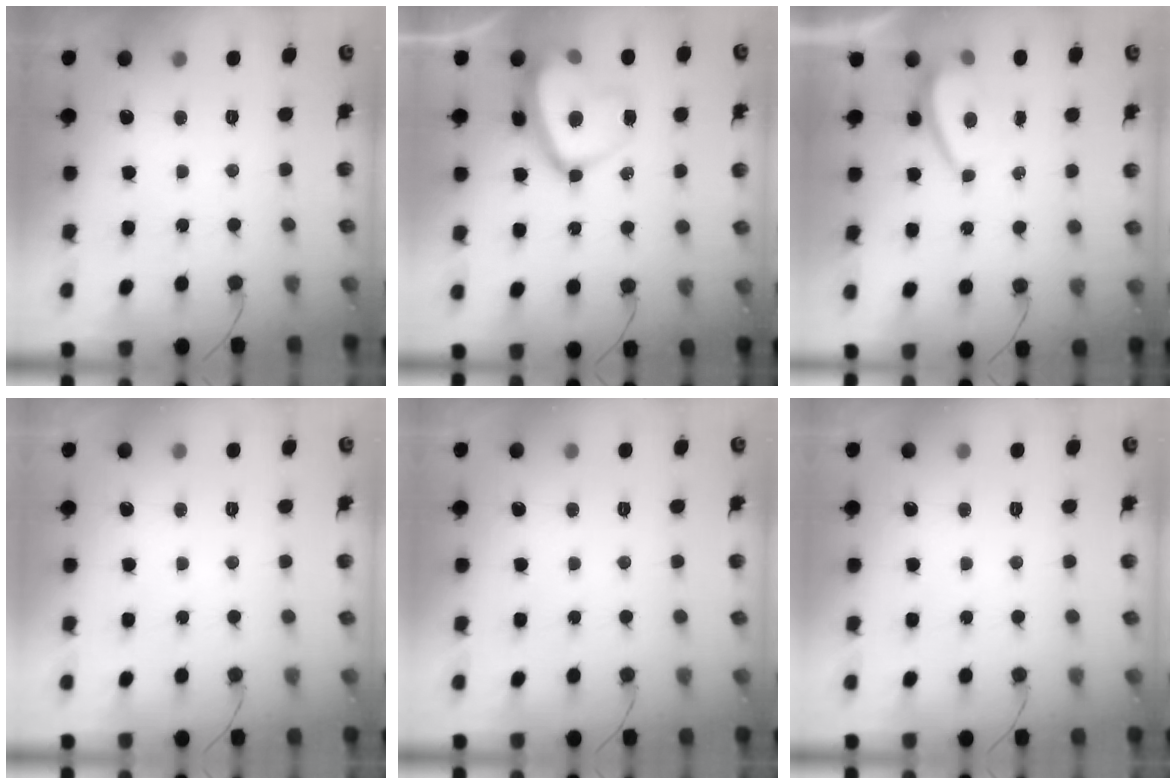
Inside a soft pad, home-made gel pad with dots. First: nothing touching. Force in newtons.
{"total": 15.8, "press": 15.8, "slide": 1.3}
{"total": 1.2, "press": 1.1, "slide": 0.5}
{"total": 0.0}
{"total": 0.0}
{"total": 0.0}